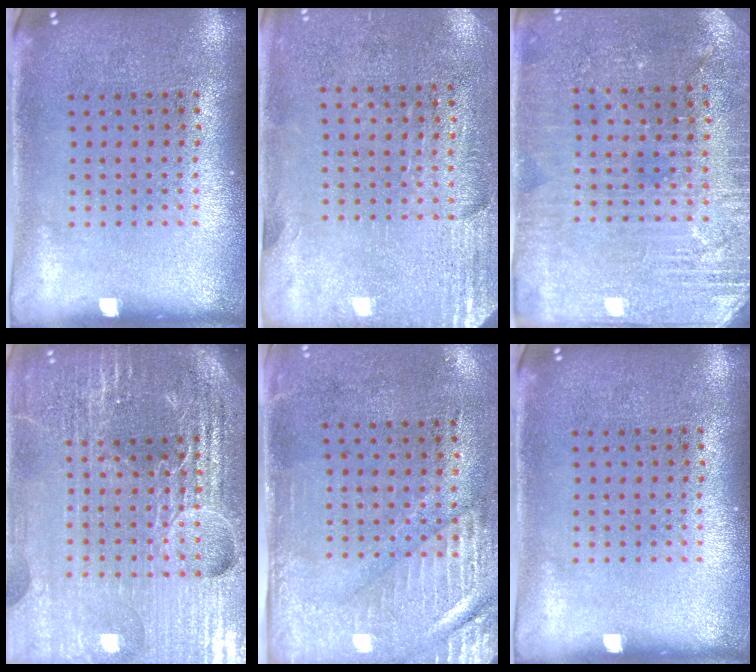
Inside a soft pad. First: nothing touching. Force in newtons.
{"total": 2.7, "press": 2.4, "slide": 1.4}
{"total": 2.8, "press": 2.8, "slide": 0.5}
{"total": 6.2, "press": 5.5, "slide": 2.9}
{"total": 2.8, "press": 2.4, "slide": 1.4}
{"total": 0.0}